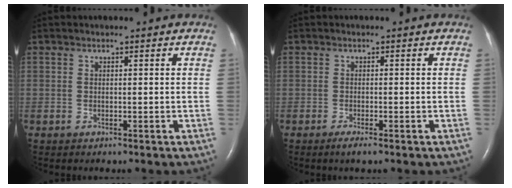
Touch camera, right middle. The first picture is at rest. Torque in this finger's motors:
{"motor_torque": [0.43, -0.30, 0.13, 0.04]}